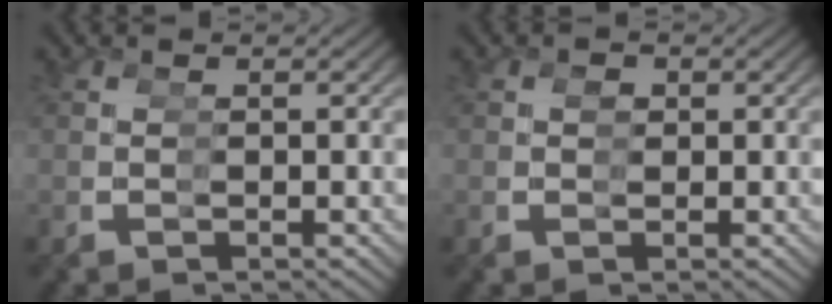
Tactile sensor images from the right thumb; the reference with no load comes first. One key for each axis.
{"total": 0.7, "fx": 0.3, "fy": 0.5, "fz": -0.3, "tx": 0.005, "ty": -0.004, "tz": 0.007}